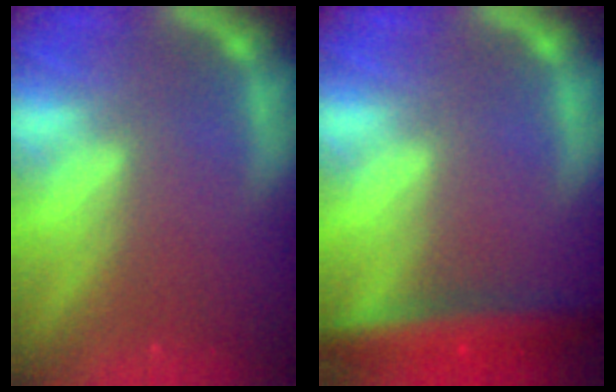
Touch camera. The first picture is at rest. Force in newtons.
{"total": 6.0}